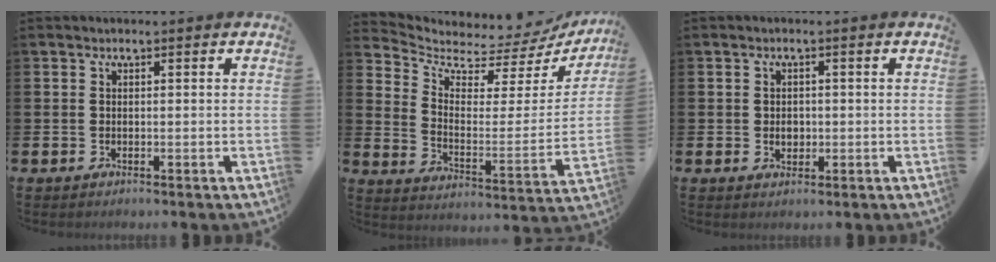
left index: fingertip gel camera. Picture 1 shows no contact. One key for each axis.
{"total": 5.1, "fx": 4.6, "fy": 2.2, "fz": 0.9, "tx": -0.039, "ty": -0.052, "tz": 0.068}
{"total": 1.8, "fx": -0.1, "fy": 1.5, "fz": 1.0, "tx": -0.005, "ty": 0.002, "tz": -0.007}